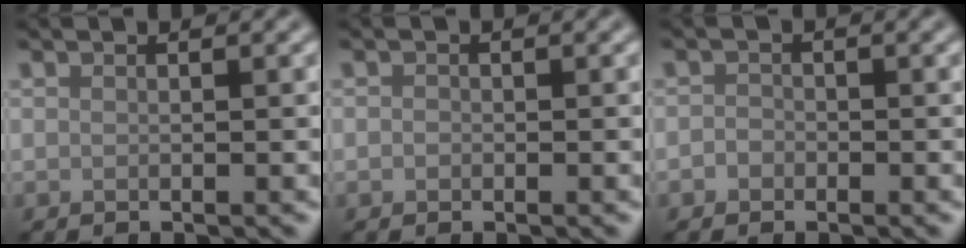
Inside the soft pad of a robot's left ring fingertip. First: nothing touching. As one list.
[{"total": 0.6, "force": [-0.2, 0.5, 0.1], "torque": [-0.001, -0.004, -0.005]}, {"total": 1.0, "force": [-0.5, 0.8, 0.2], "torque": [0.000, -0.002, -0.013]}]